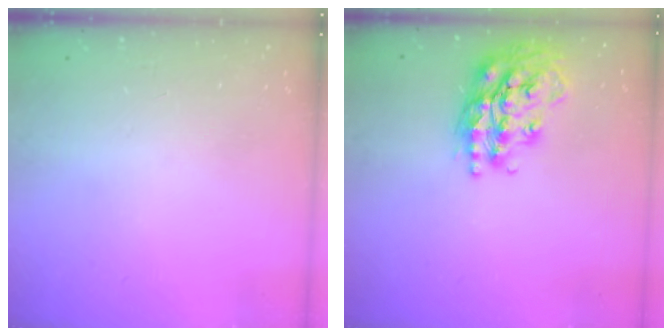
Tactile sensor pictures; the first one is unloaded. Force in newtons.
{"total": 19.2, "press": 19.1, "slide": 1.6}